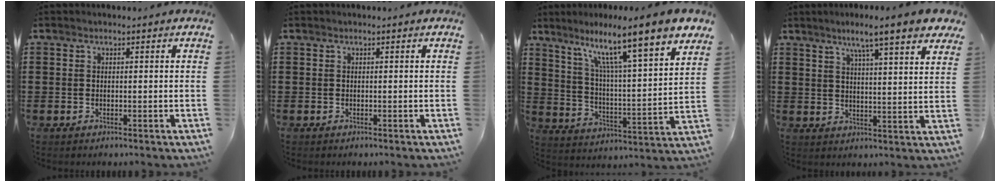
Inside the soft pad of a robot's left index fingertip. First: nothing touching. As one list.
[{"total": 0.0}, {"total": 10.7, "force": [8.2, -0.2, 6.9], "torque": [-0.146, -0.063, 0.123]}, {"total": 6.5, "force": [5.1, -0.4, 3.9], "torque": [-0.094, -0.014, 0.084]}]